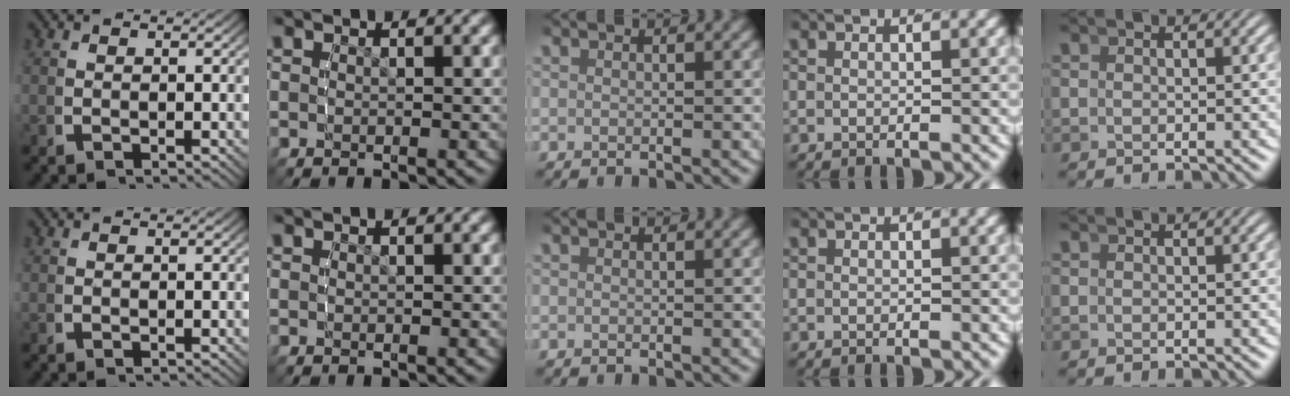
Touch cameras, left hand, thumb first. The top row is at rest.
{}